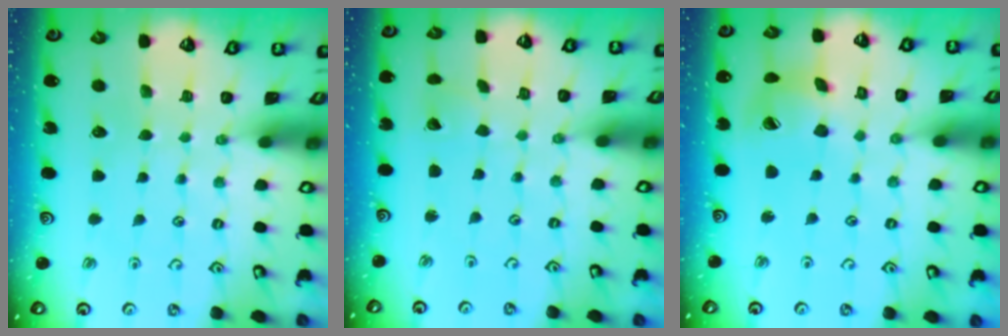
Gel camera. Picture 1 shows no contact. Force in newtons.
{"total": 2.4, "press": 2.4, "slide": 0.2}
{"total": 10.3, "press": 10.2, "slide": 1.3}